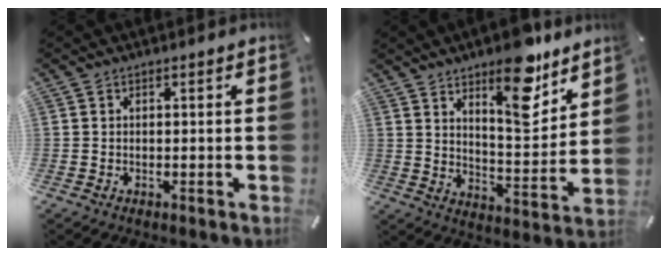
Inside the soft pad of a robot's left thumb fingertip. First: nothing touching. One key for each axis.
{"total": 14.9, "fx": 10.3, "fy": 5.5, "fz": 9.2, "tx": -0.123, "ty": -0.072, "tz": 0.174}